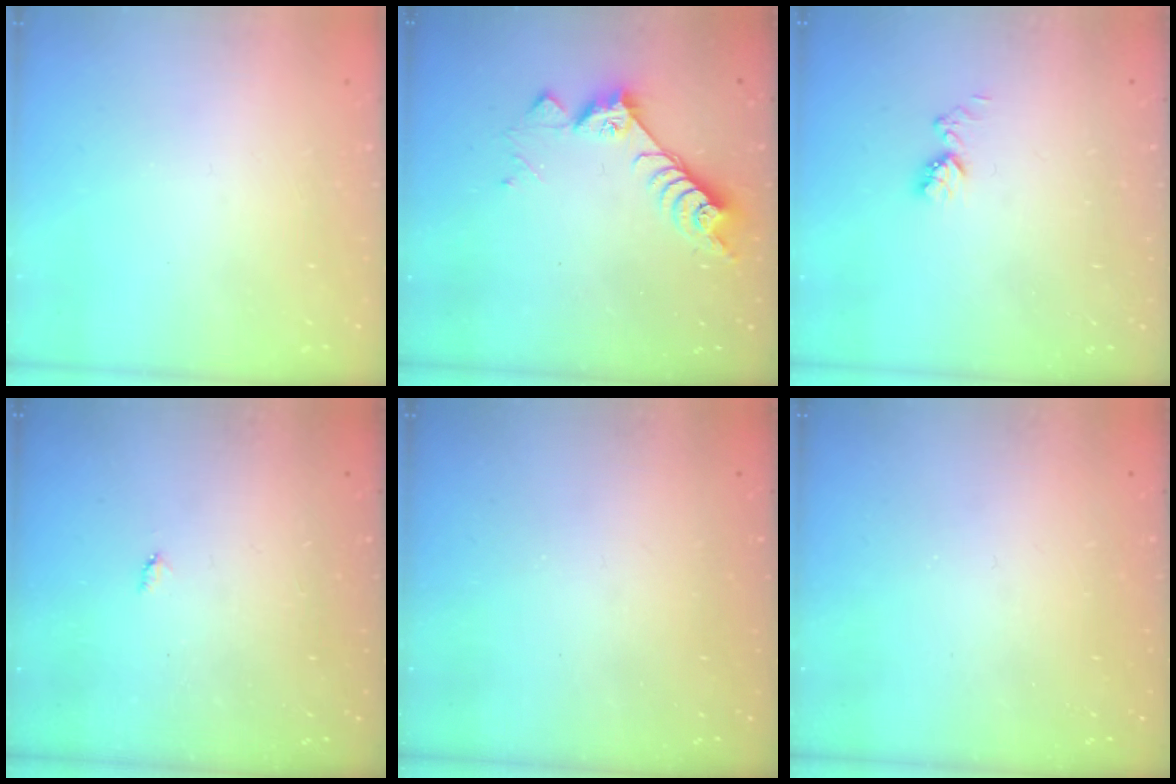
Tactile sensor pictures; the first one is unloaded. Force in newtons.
{"total": 7.1, "press": 7.1, "slide": 0.5}
{"total": 5.7, "press": 5.6, "slide": 0.7}
{"total": 3.1, "press": 3.1, "slide": 0.4}
{"total": 0.0}
{"total": 0.0}